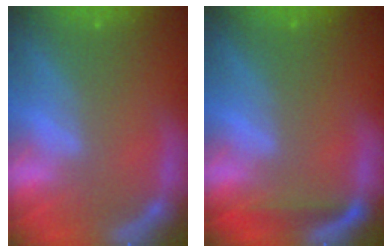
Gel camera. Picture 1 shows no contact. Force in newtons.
{"total": 2.5}